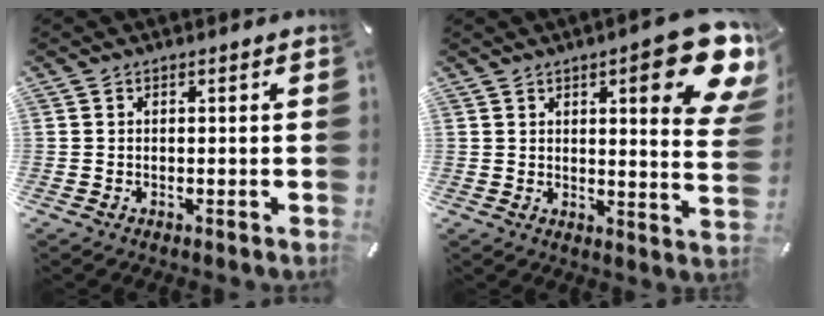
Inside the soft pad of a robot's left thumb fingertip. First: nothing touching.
{"total": 16.8, "force": [8.4, 4.5, 13.9], "torque": [-0.172, -0.056, 0.126]}